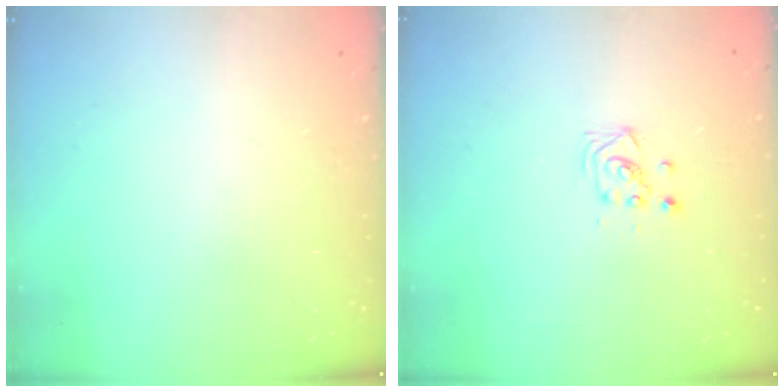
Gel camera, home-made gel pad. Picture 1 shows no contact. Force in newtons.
{"total": 3.3, "press": 3.3, "slide": 0.4}